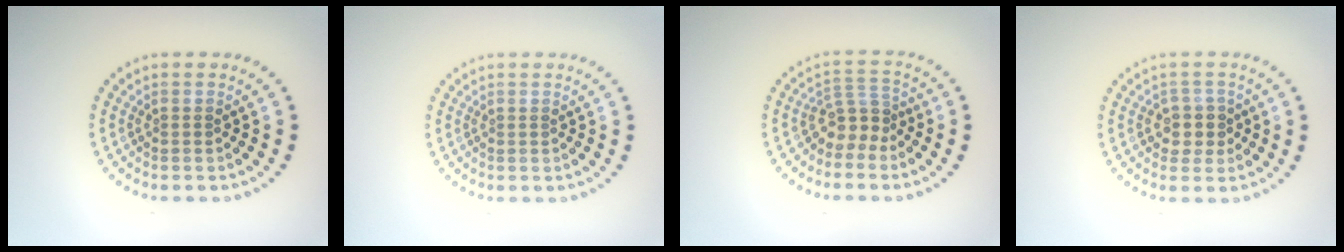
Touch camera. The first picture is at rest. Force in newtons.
{"total": 0.0}
{"total": 2.9, "press": 2.1, "slide": 2.1}
{"total": 2.4, "press": 2.2, "slide": 1.0}